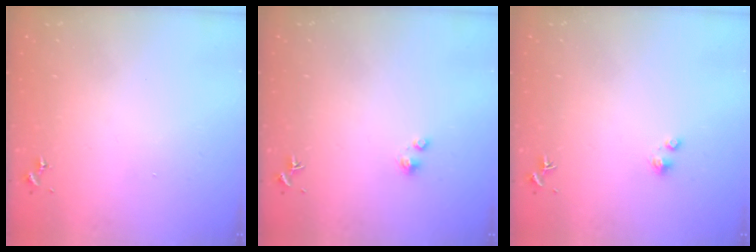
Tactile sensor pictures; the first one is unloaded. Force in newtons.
{"total": 2.2, "press": 2.2, "slide": 0.2}
{"total": 2.2, "press": 2.2, "slide": 0.2}